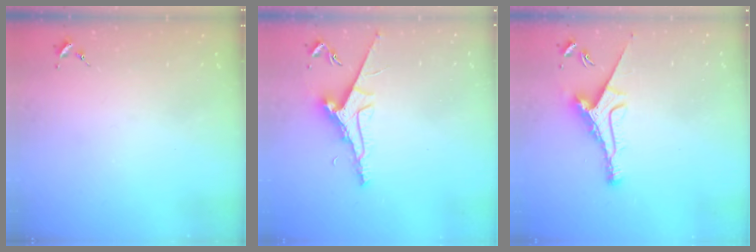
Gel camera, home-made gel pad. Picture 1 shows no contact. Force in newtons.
{"total": 8.8, "press": 8.8, "slide": 0.6}
{"total": 9.2, "press": 9.2, "slide": 0.2}